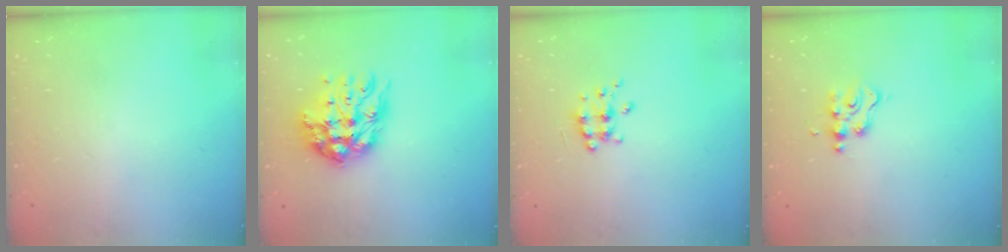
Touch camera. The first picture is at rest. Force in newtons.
{"total": 14.7, "press": 14.6, "slide": 1.3}
{"total": 6.5, "press": 6.4, "slide": 0.8}
{"total": 3.4, "press": 3.4, "slide": 0.2}